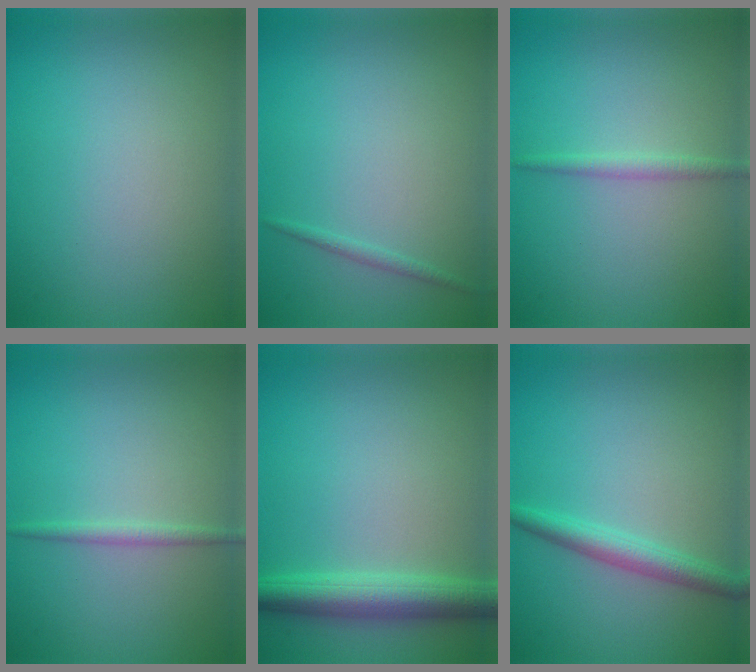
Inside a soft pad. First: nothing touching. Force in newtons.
{"total": 0.7, "press": 0.7, "slide": 0.0}
{"total": 1.3, "press": 1.3, "slide": 0.1}
{"total": 1.1, "press": 1.1, "slide": 0.0}
{"total": 4.4, "press": 4.4, "slide": 0.2}
{"total": 2.7, "press": 2.7, "slide": 0.1}